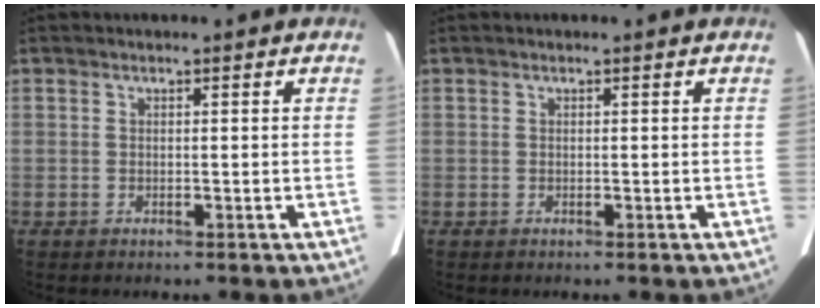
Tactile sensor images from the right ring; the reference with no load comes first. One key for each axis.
{"total": 0.0}